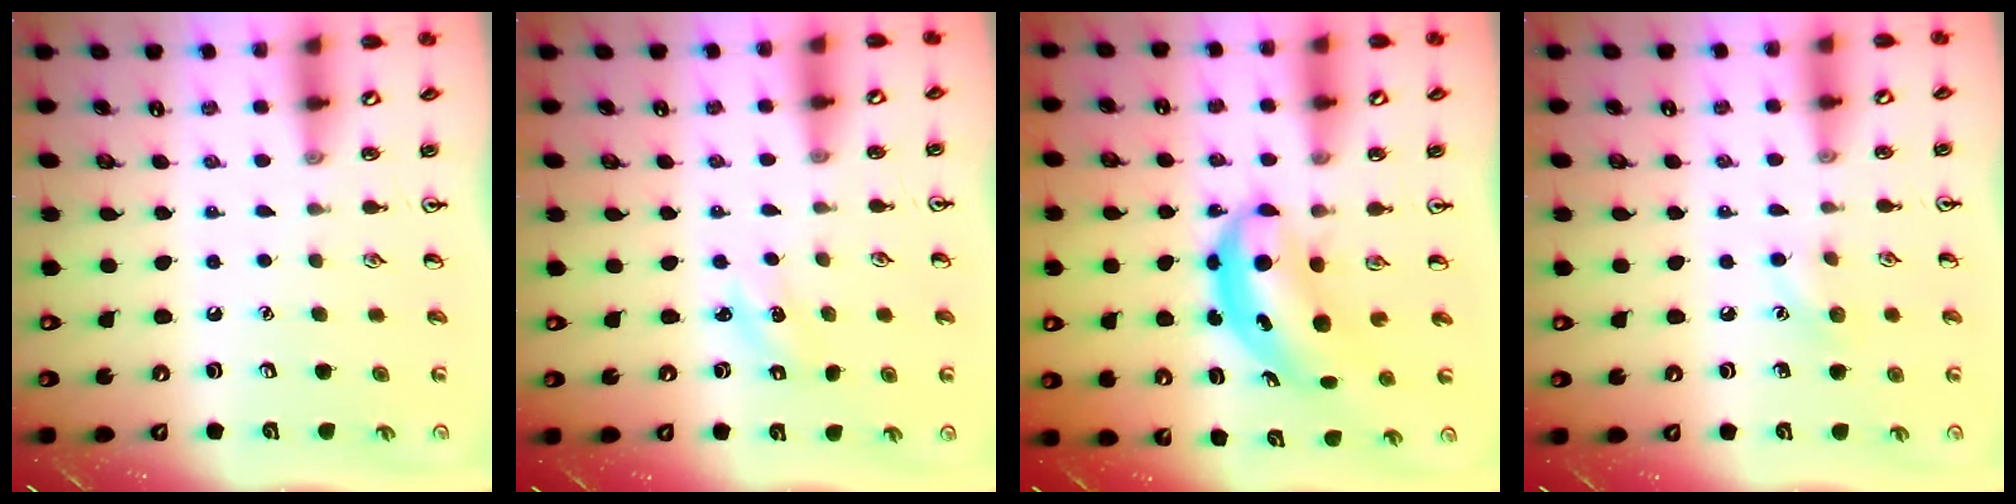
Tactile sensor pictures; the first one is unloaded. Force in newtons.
{"total": 1.2, "press": 1.1, "slide": 0.5}
{"total": 6.0, "press": 5.8, "slide": 1.7}
{"total": 5.9, "press": 5.7, "slide": 1.7}